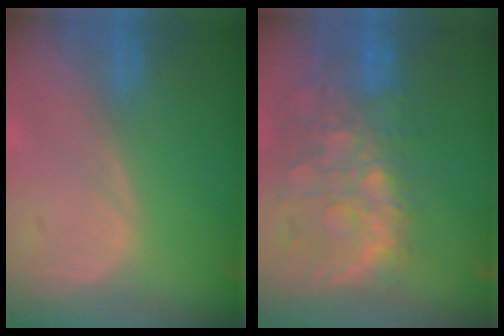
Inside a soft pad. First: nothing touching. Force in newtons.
{"total": 11.5, "press": 9.7, "slide": 6.2}